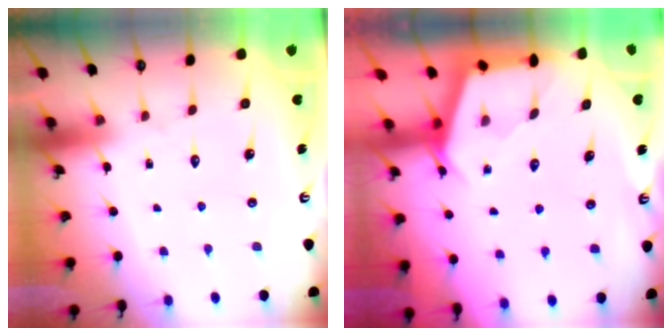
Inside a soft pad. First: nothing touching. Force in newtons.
{"total": 2.7, "press": 2.7, "slide": 0.3}